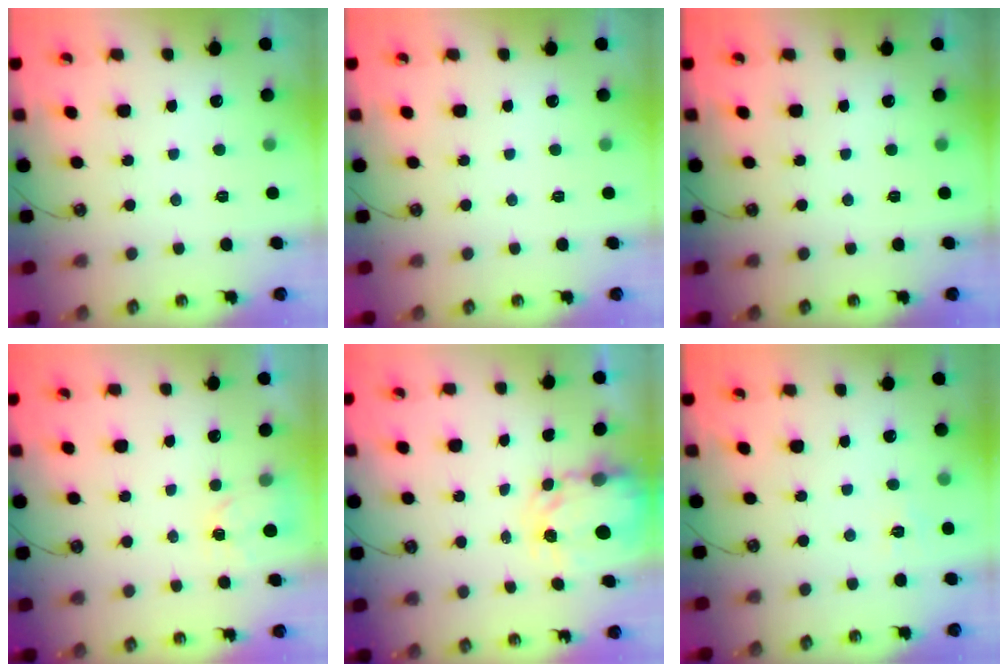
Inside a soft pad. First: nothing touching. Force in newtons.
{"total": 0.0}
{"total": 0.0}
{"total": 3.0, "press": 3.0, "slide": 0.3}
{"total": 3.9, "press": 3.9, "slide": 0.4}
{"total": 3.9, "press": 3.9, "slide": 0.5}